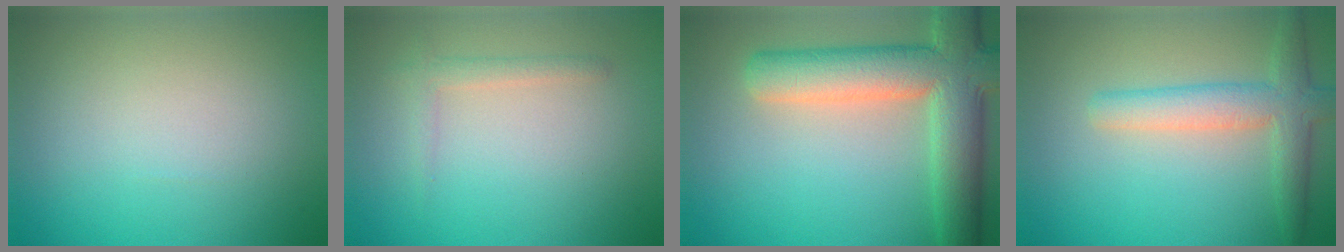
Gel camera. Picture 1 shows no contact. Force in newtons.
{"total": 1.4, "press": 1.4, "slide": 0.1}
{"total": 9.7, "press": 9.7, "slide": 0.9}
{"total": 4.1, "press": 4.1, "slide": 0.2}